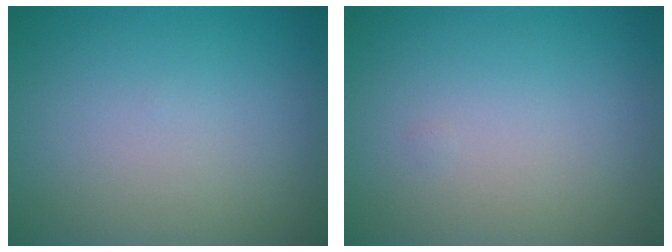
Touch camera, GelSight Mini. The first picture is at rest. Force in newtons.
{"total": 0.0}